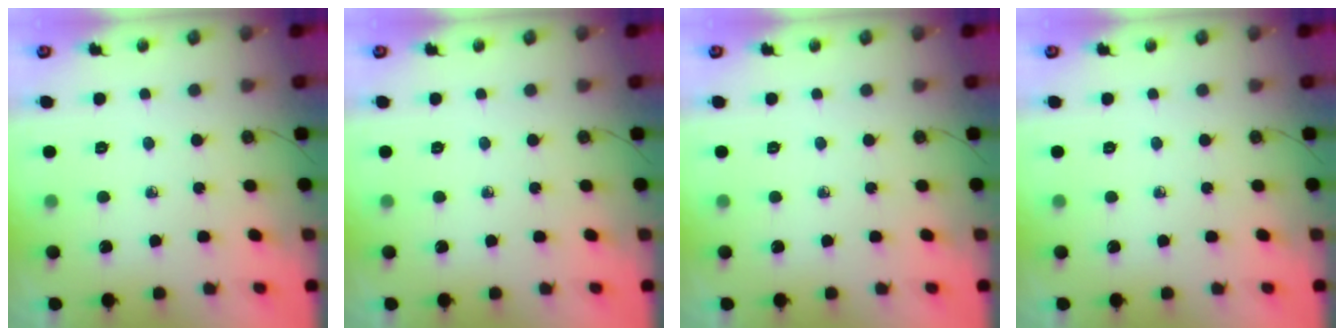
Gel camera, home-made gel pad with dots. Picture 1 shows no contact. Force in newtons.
{"total": 0.0}
{"total": 0.0}
{"total": 0.0}